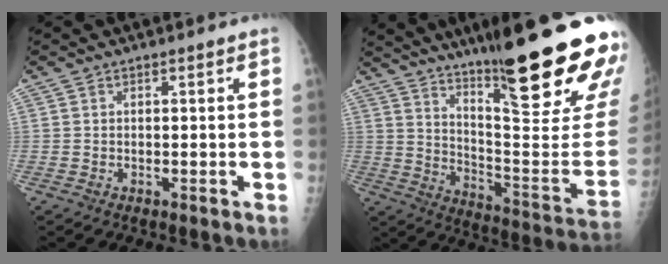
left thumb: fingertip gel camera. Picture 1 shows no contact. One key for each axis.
{"total": 30.1, "fx": 18.3, "fy": 4.6, "fz": 23.4, "tx": -0.275, "ty": -0.081, "tz": 0.277}